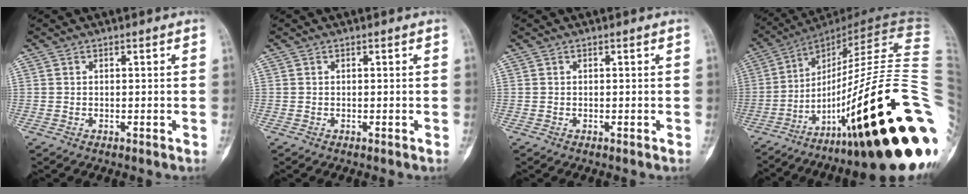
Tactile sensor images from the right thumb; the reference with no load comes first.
{"total": 0.0}
{"total": 0.0}
{"total": 39.2, "force": [-10.6, 8.3, 36.8], "torque": [-0.487, 0.047, -0.168]}